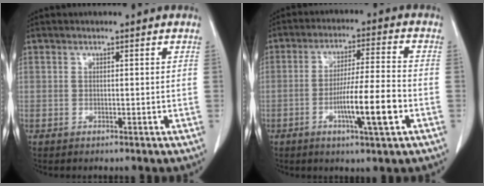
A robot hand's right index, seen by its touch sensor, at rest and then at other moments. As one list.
[{"total": 9.8, "force": [-3.3, 0.1, 9.2], "torque": [-0.161, -0.004, -0.057]}]